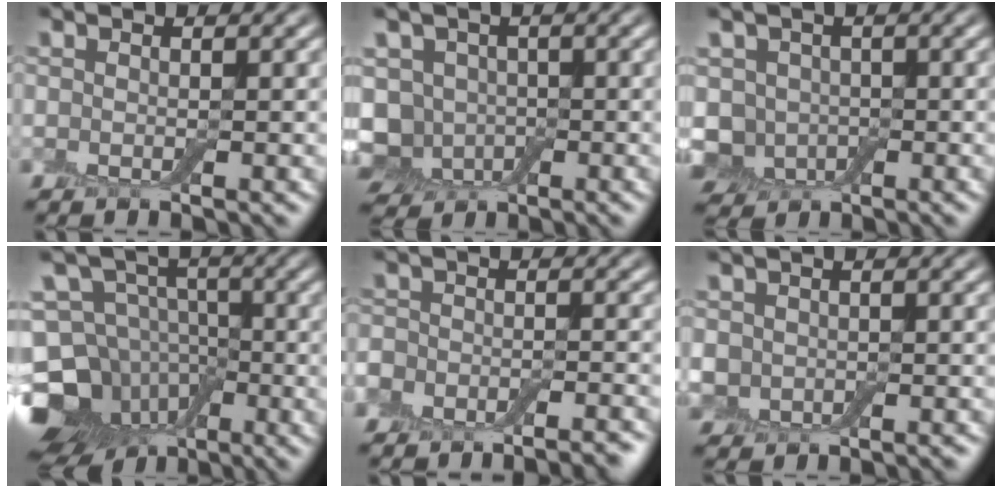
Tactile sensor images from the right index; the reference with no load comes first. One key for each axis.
{"total": 7.0, "fx": -2.3, "fy": 5.8, "fz": 3.3, "tx": -0.055, "ty": -0.003, "tz": -0.051}
{"total": 3.7, "fx": -0.8, "fy": 3.4, "fz": 1.5, "tx": -0.027, "ty": -0.009, "tz": -0.022}
{"total": 12.6, "fx": -7.0, "fy": 9.4, "fz": 4.6, "tx": -0.085, "ty": -0.010, "tz": -0.118}
{"total": 7.3, "fx": -6.2, "fy": 3.4, "fz": 1.9, "tx": 0.000, "ty": 0.003, "tz": -0.090}
{"total": 3.6, "fx": -0.7, "fy": 3.3, "fz": 1.2, "tx": -0.018, "ty": -0.007, "tz": -0.018}